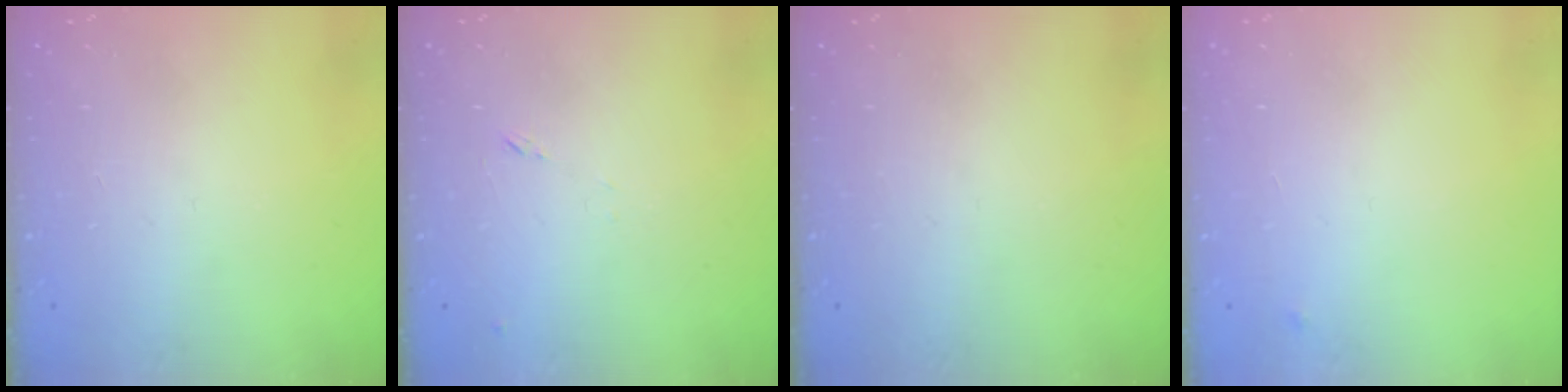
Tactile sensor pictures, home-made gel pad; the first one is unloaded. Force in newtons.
{"total": 7.2, "press": 7.1, "slide": 0.6}
{"total": 0.0}
{"total": 2.5, "press": 2.4, "slide": 0.4}